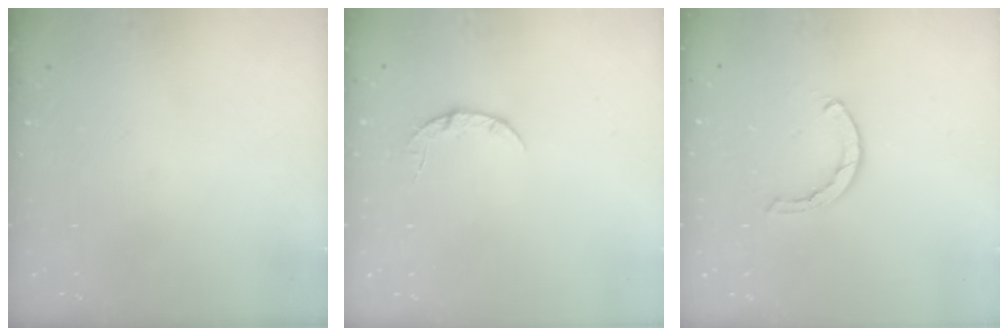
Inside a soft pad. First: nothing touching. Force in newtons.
{"total": 3.5, "press": 3.5, "slide": 0.4}
{"total": 2.1, "press": 2.1, "slide": 0.2}